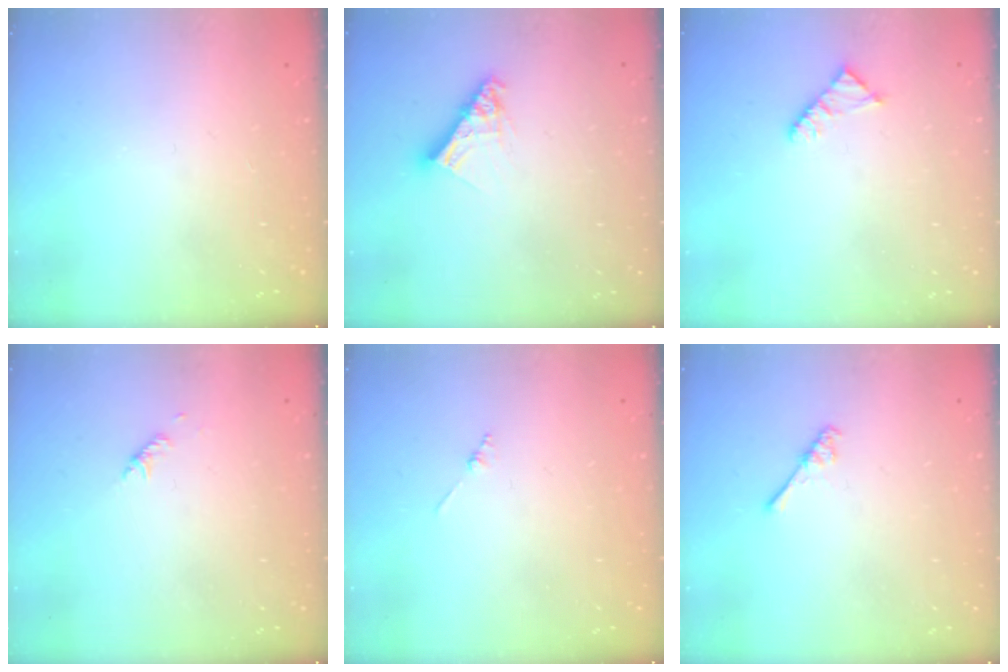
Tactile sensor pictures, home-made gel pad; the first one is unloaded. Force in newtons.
{"total": 9.5, "press": 9.5, "slide": 0.7}
{"total": 2.3, "press": 2.3, "slide": 0.4}
{"total": 2.8, "press": 2.7, "slide": 0.6}
{"total": 0.8, "press": 0.8, "slide": 0.2}
{"total": 2.6, "press": 2.6, "slide": 0.3}